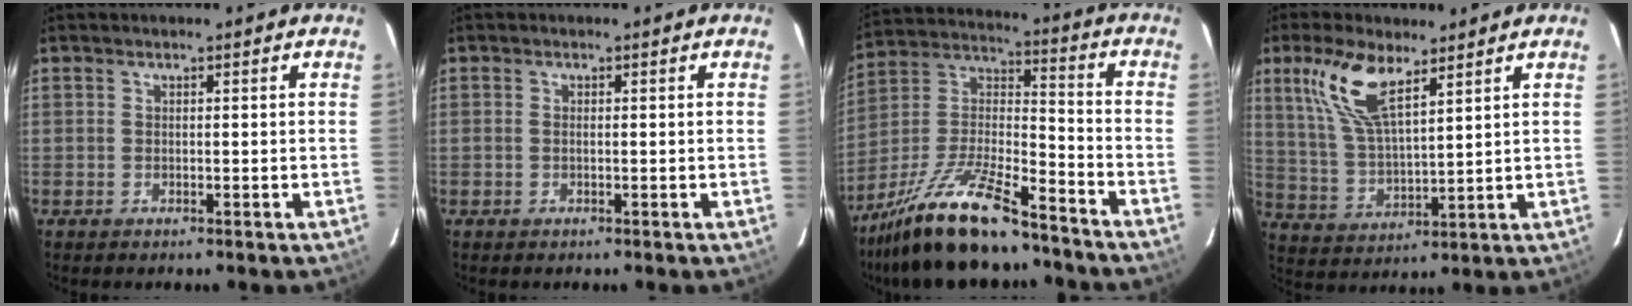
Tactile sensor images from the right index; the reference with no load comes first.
{"total": 0.5, "force": [-0.1, 0.1, 0.5], "torque": [-0.011, 0.001, -0.003]}
{"total": 20.3, "force": [-15.5, 4.7, 12.2], "torque": [-0.249, -0.010, -0.272]}
{"total": 11.6, "force": [6.9, 4.1, 8.5], "torque": [-0.175, 0.009, 0.145]}